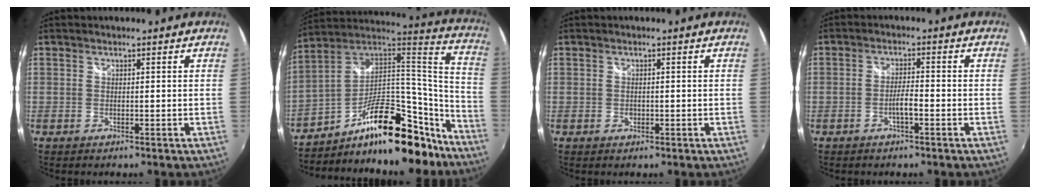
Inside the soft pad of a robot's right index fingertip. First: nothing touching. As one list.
[{"total": 24.3, "force": [-16.1, 9.9, 15.4], "torque": [-0.224, 0.043, -0.242]}, {"total": 1.0, "force": [-0.2, 0.8, 0.5], "torque": [-0.009, -0.001, -0.003]}, {"total": 2.7, "force": [-1.4, 0.4, 2.3], "torque": [-0.048, 0.003, -0.026]}]